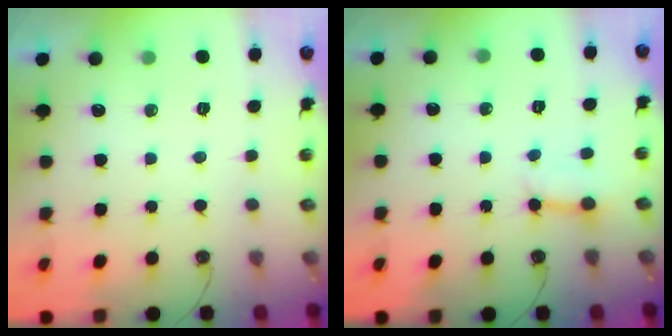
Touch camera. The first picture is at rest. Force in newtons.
{"total": 4.9, "press": 4.9, "slide": 0.6}